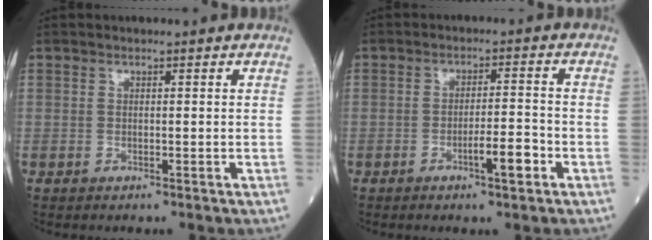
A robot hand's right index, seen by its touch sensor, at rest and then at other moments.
{"total": 4.4, "force": [-2.1, 0.5, 3.9], "torque": [-0.057, 0.000, -0.035]}